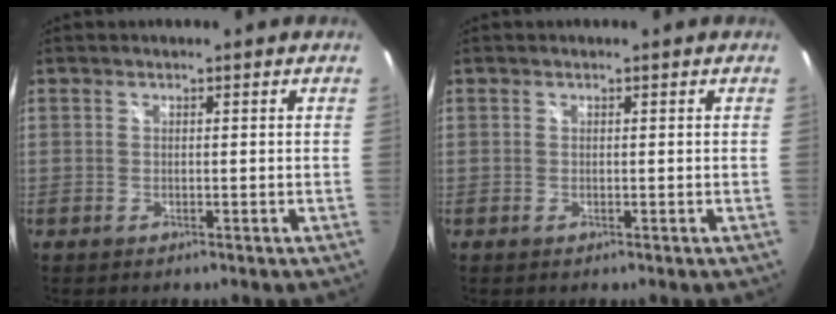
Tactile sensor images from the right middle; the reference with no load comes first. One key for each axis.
{"total": 0.0}